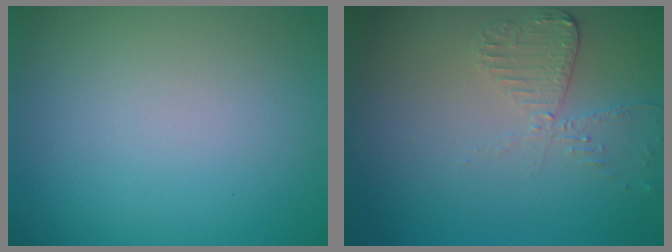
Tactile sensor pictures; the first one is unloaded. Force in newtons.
{"total": 2.0, "press": 1.9, "slide": 0.6}